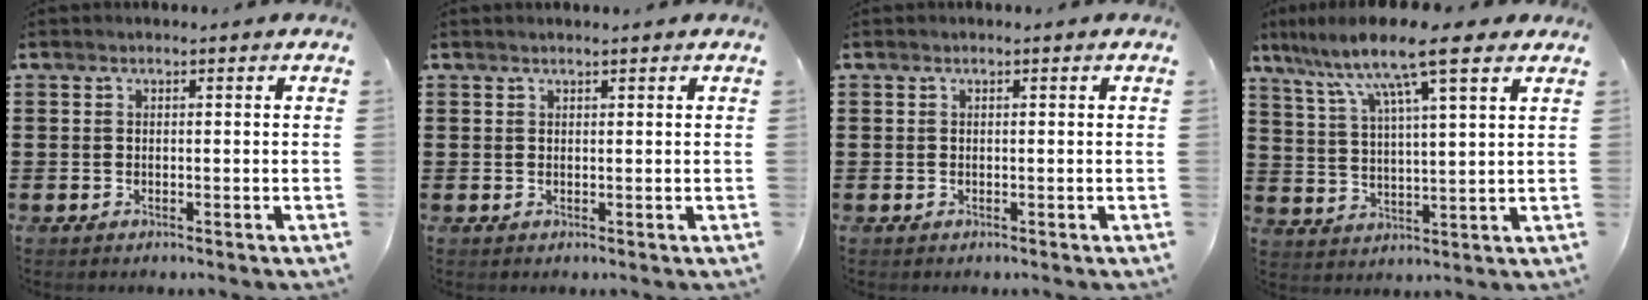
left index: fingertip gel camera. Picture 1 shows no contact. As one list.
[{"total": 0.6, "force": [0.5, 0.0, 0.3], "torque": [-0.006, -0.002, 0.011]}, {"total": 0.0}, {"total": 10.6, "force": [7.7, 1.5, 7.1], "torque": [-0.153, -0.026, 0.129]}]